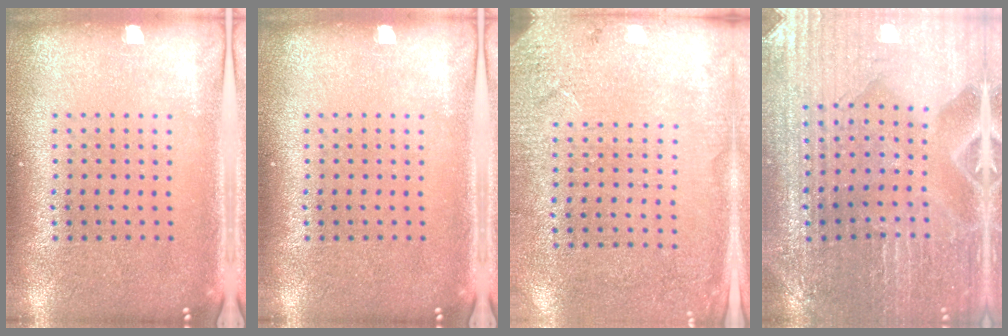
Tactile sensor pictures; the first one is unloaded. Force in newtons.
{"total": 0.0}
{"total": 2.6, "press": 2.4, "slide": 0.9}
{"total": 2.2, "press": 2.1, "slide": 0.2}